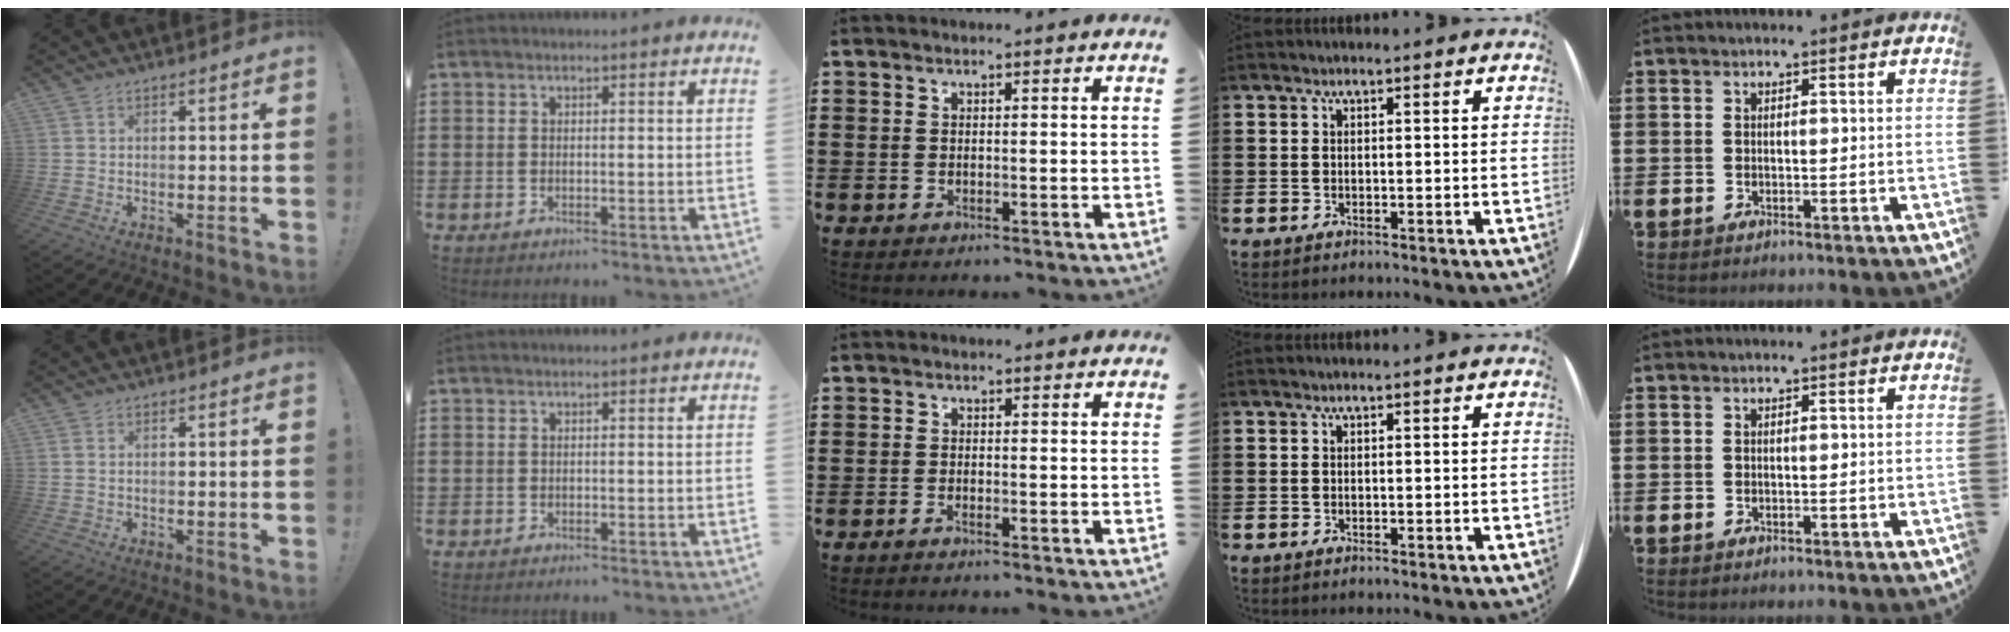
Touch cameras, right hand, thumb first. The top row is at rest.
{"thumb": {"total": 0.7, "force": [0.4, 0.3, 0.5], "torque": [-0.011, 0.002, 0.009]}, "middle": {"total": 0.7, "force": [-0.6, 0.0, 0.3], "torque": [-0.008, -0.002, -0.011]}}